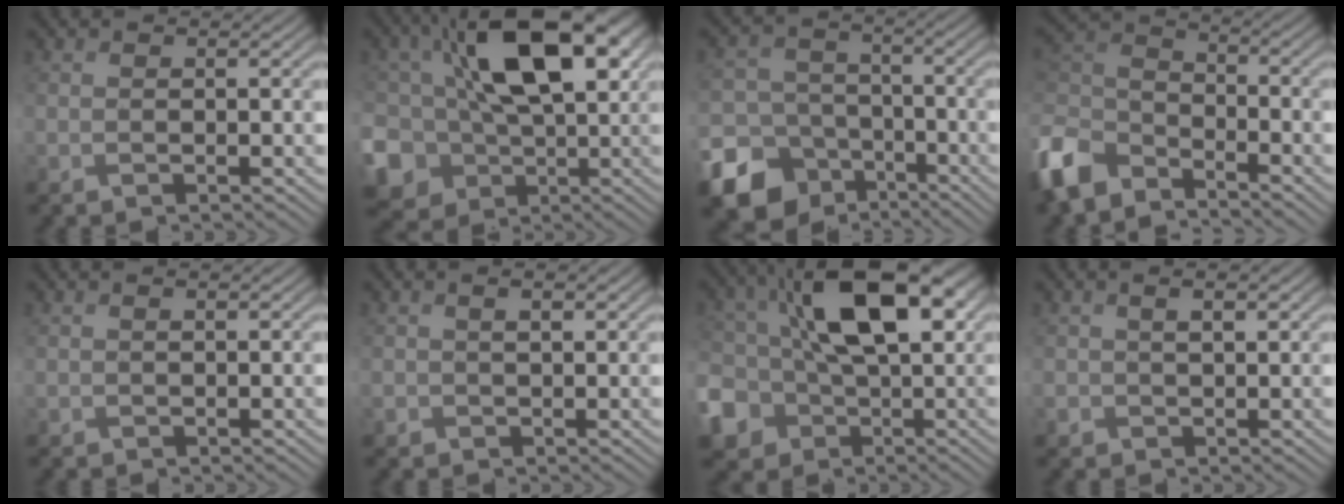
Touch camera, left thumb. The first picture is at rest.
{"total": 18.1, "force": [2.4, 12.7, 12.6], "torque": [-0.239, -0.015, 0.053]}
{"total": 16.2, "force": [-8.9, 12.7, 4.6], "torque": [-0.160, -0.064, -0.156]}
{"total": 9.2, "force": [-6.6, 4.7, 4.4], "torque": [-0.120, -0.010, -0.157]}
{"total": 1.1, "force": [0.7, 0.4, 0.7], "torque": [-0.019, -0.001, 0.017]}
{"total": 2.0, "force": [0.9, 1.1, 1.4], "torque": [-0.030, -0.002, 0.021]}
{"total": 15.8, "force": [-0.3, 10.8, 11.5], "torque": [-0.223, -0.010, -0.012]}
{"total": 2.4, "force": [1.0, 1.4, 1.7], "torque": [-0.037, -0.002, 0.024]}